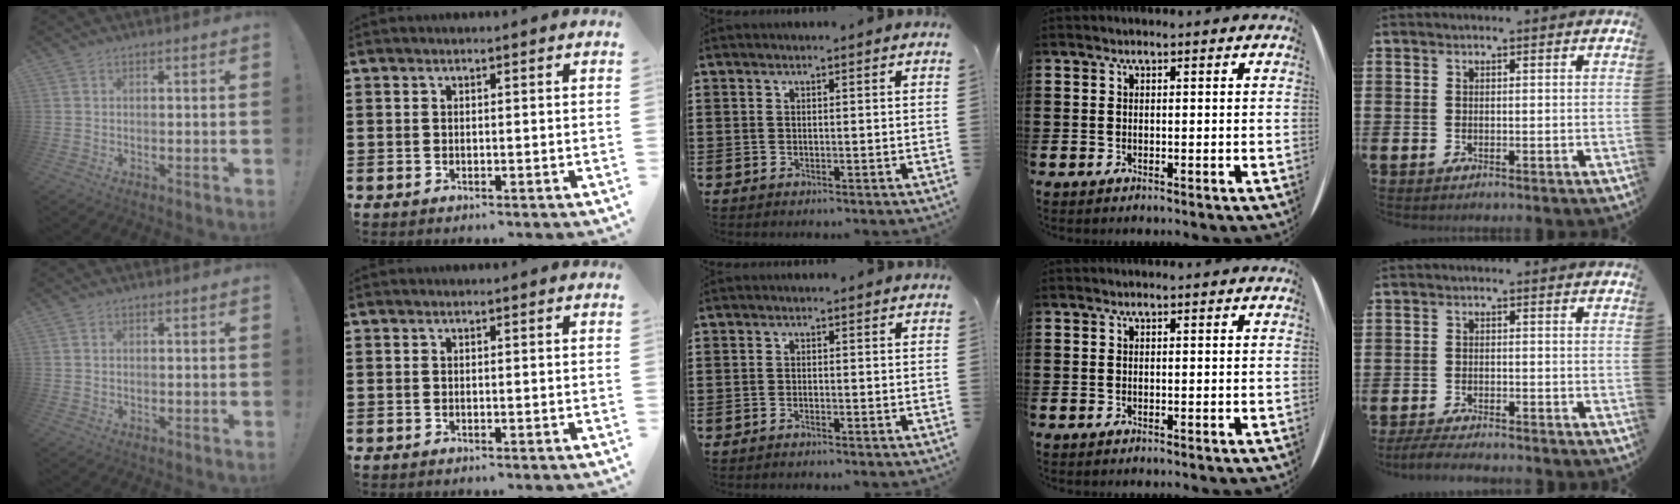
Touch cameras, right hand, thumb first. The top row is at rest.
{"thumb": {"total": 0.7, "force": [0.3, 0.6, 0.2], "torque": [-0.007, 0.005, 0.006]}, "middle": {"total": 0.8, "force": [-0.7, -0.1, 0.4], "torque": [-0.010, -0.005, -0.012]}, "little": {"total": 2.3, "force": [-2.2, 0.1, 0.6], "torque": [-0.011, 0.005, -0.045]}}